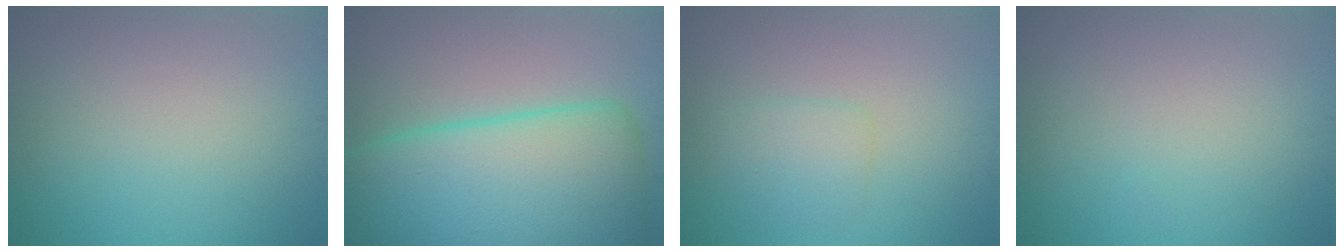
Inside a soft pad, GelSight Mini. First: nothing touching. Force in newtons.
{"total": 12.2, "press": 12.1, "slide": 0.4}
{"total": 1.8, "press": 1.8, "slide": 0.0}
{"total": 0.0}